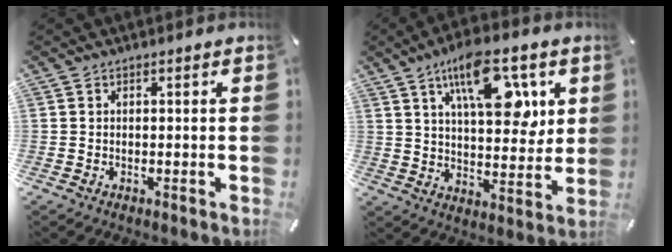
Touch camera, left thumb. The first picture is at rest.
{"total": 17.2, "force": [8.4, 8.1, 12.6], "torque": [-0.185, -0.025, 0.137]}